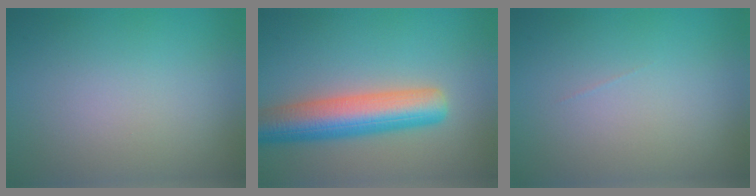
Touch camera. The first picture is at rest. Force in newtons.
{"total": 7.0, "press": 7.0, "slide": 0.5}
{"total": 0.0}